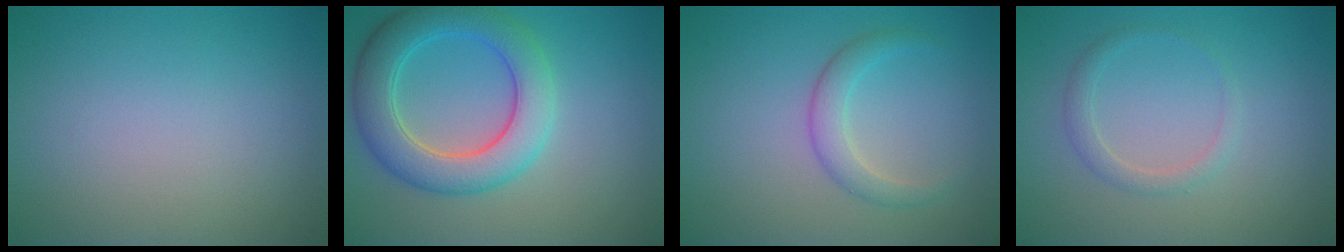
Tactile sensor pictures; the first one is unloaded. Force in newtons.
{"total": 6.3, "press": 6.3, "slide": 0.5}
{"total": 2.3, "press": 2.3, "slide": 0.1}
{"total": 1.5, "press": 1.5, "slide": 0.1}